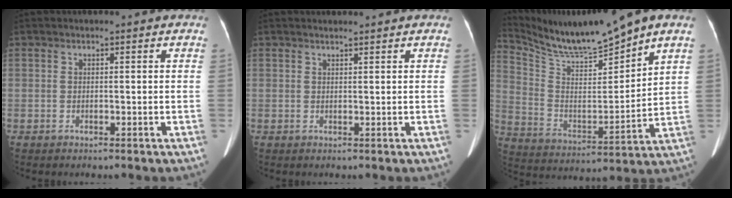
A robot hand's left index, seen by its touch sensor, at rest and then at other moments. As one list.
[{"total": 1.3, "force": [1.2, -0.1, 0.3], "torque": [-0.008, 0.007, 0.026]}, {"total": 13.1, "force": [12.0, -1.0, 5.3], "torque": [-0.112, 0.002, 0.233]}]